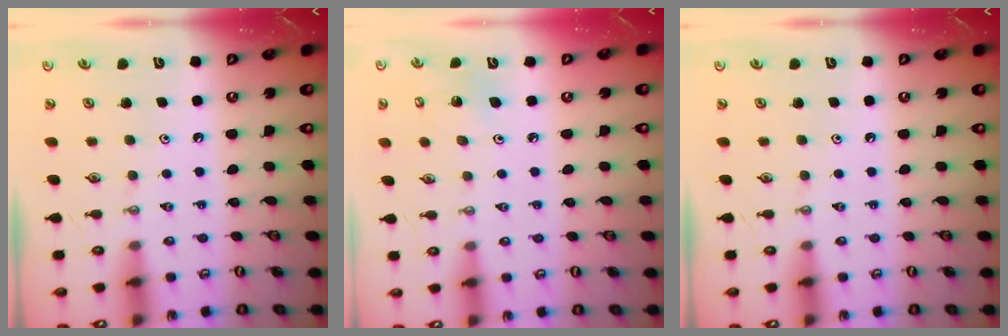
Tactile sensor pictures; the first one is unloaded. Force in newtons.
{"total": 4.8, "press": 4.6, "slide": 1.4}
{"total": 0.0}